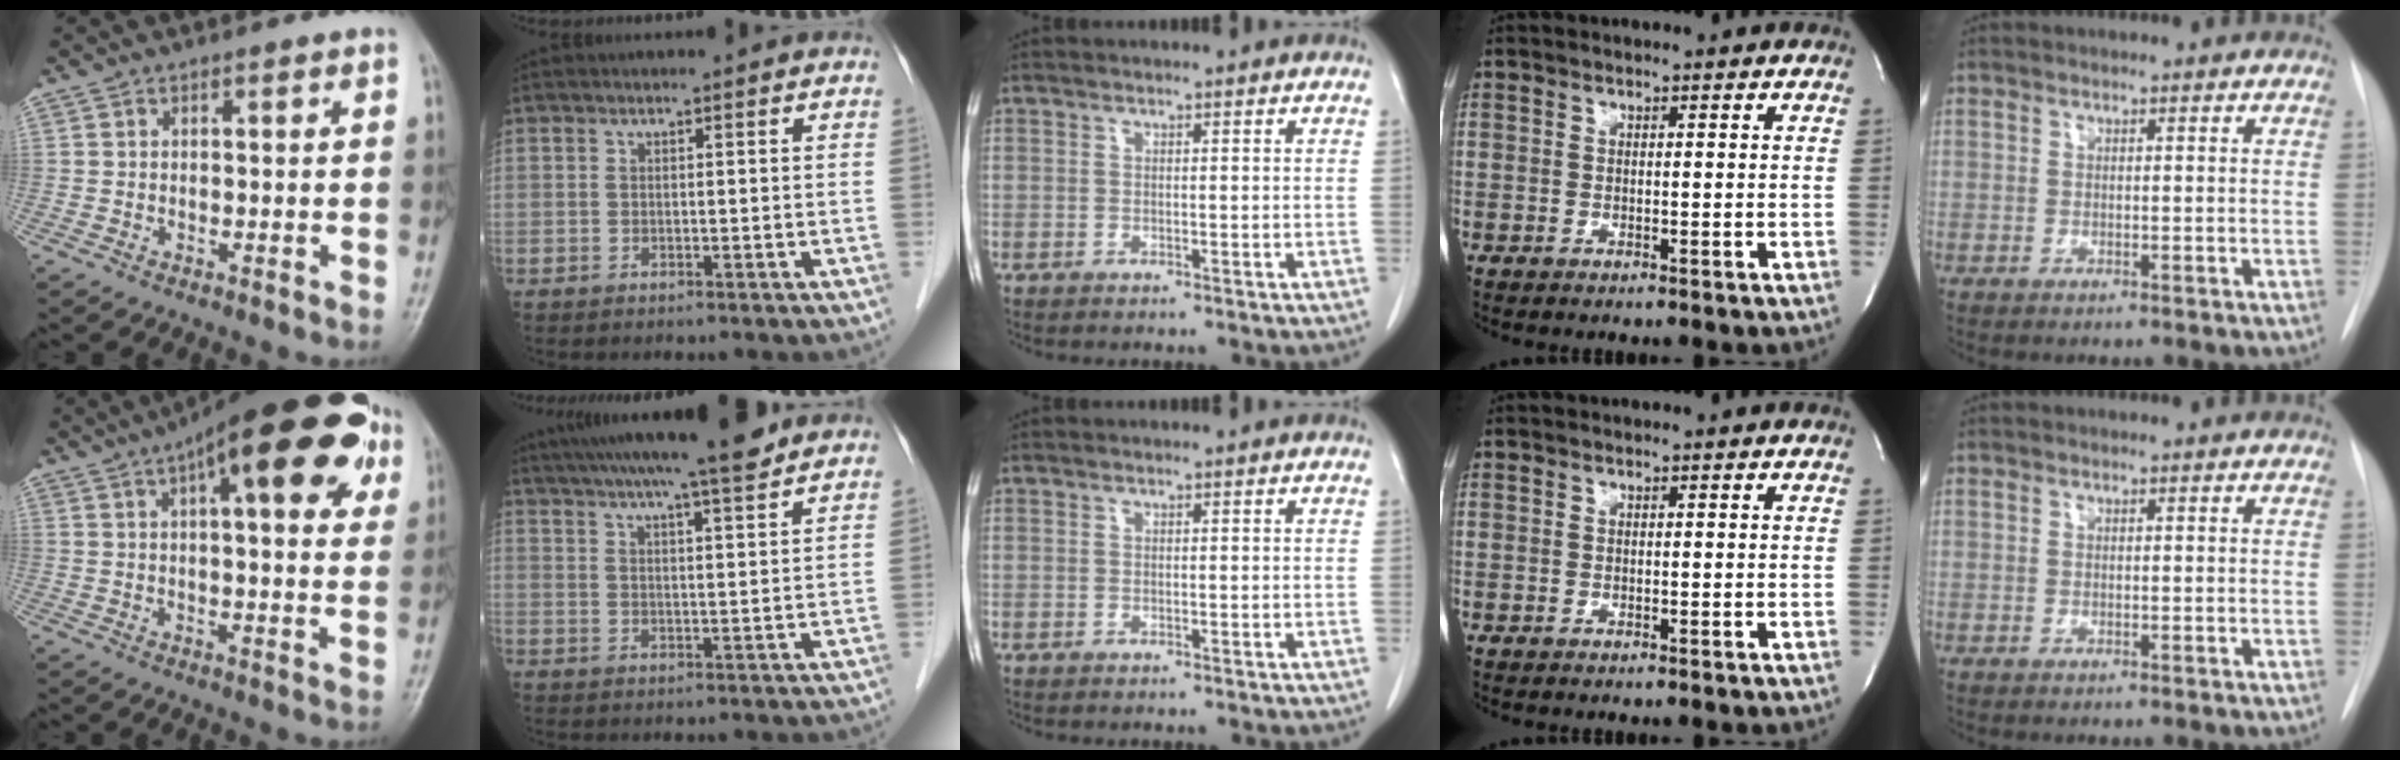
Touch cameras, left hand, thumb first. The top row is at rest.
{"thumb": {"total": 23.2, "force": [10.4, 8.0, 19.2], "torque": [-0.254, 0.014, 0.140]}, "index": {"total": 14.3, "force": [12.2, 0.4, 7.3], "torque": [-0.123, 0.019, 0.175]}}